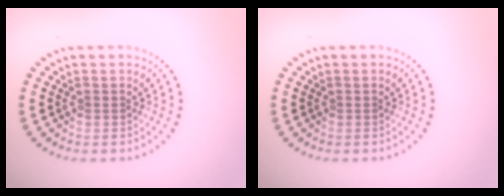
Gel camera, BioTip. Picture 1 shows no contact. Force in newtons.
{"total": 0.0}